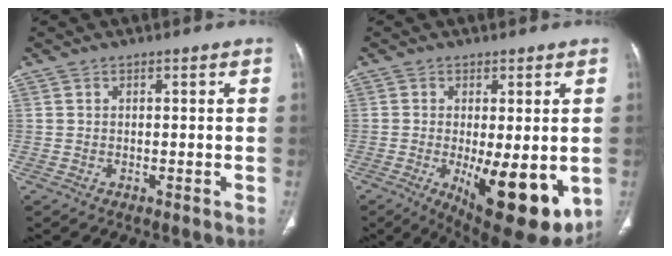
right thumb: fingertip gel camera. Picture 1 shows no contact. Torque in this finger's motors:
{"motor_torque": [2.54, 2.36, 0.71, -0.57, 0.50]}